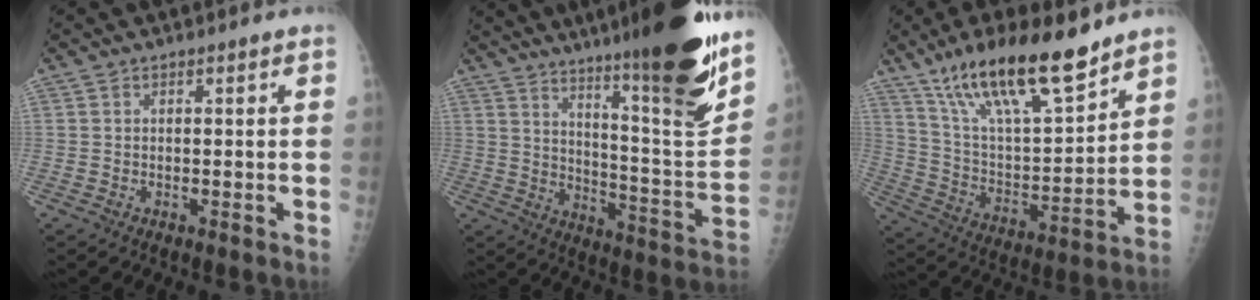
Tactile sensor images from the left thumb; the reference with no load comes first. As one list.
[{"total": 25.9, "force": [17.8, 2.8, 18.6], "torque": [-0.260, -0.099, 0.267]}, {"total": 21.2, "force": [15.0, 5.7, 13.8], "torque": [-0.212, -0.065, 0.271]}]